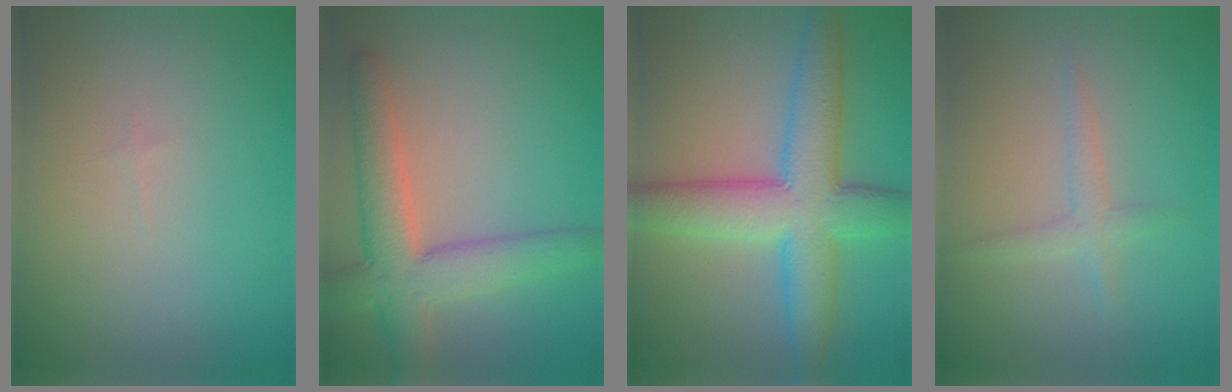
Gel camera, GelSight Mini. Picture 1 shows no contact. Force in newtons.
{"total": 6.4, "press": 6.4, "slide": 0.4}
{"total": 8.4, "press": 8.4, "slide": 0.3}
{"total": 1.6, "press": 1.6, "slide": 0.0}